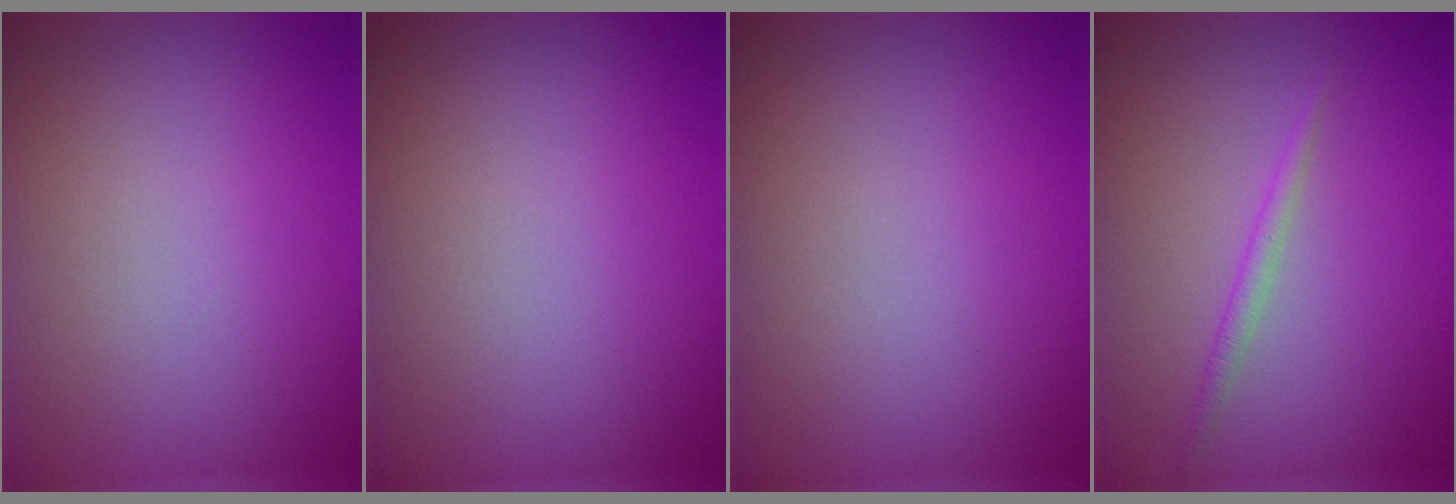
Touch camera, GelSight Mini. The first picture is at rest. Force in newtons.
{"total": 0.0}
{"total": 0.0}
{"total": 1.2, "press": 1.2, "slide": 0.0}